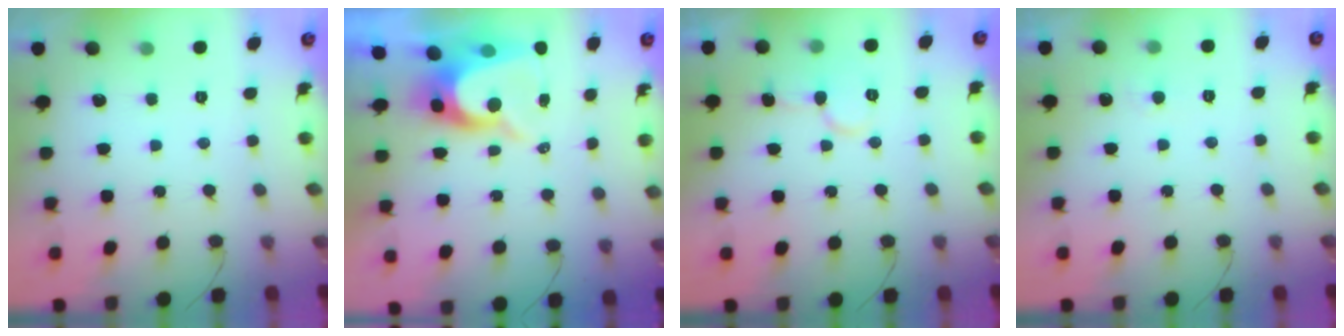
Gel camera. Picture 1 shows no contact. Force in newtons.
{"total": 10.8, "press": 10.8, "slide": 1.1}
{"total": 8.1, "press": 8.0, "slide": 1.0}
{"total": 3.9, "press": 3.9, "slide": 0.5}